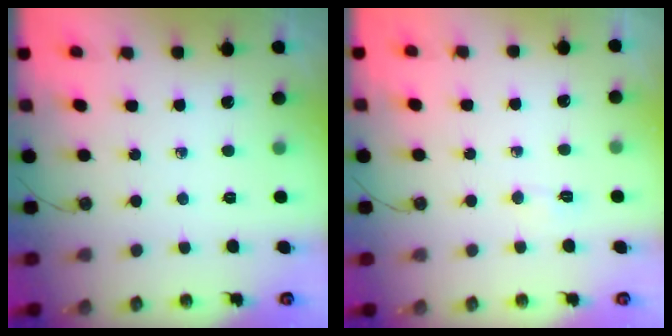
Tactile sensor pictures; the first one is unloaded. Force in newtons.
{"total": 2.8, "press": 2.8, "slide": 0.4}